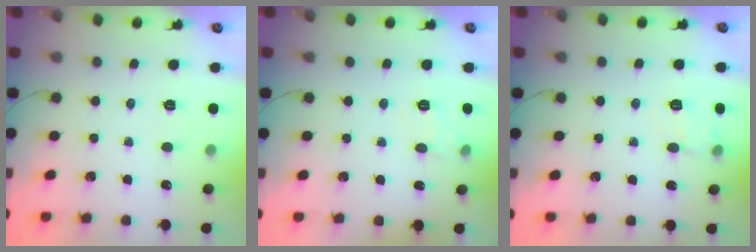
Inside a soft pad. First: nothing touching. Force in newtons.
{"total": 4.6, "press": 4.2, "slide": 1.9}
{"total": 7.4, "press": 7.2, "slide": 1.8}